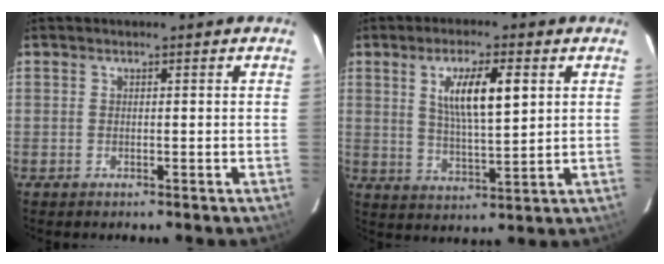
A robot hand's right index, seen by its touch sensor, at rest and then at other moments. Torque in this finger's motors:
{"motor_torque": [0.36, 0.12, 0.28, 0.08]}